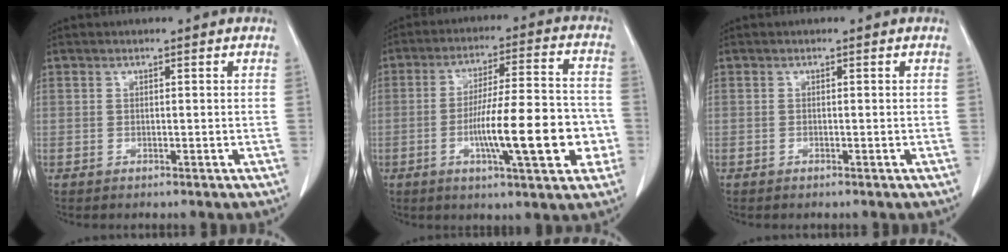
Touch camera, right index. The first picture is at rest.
{"total": 15.1, "force": [-4.0, 2.4, 14.4], "torque": [-0.232, 0.010, -0.060]}
{"total": 0.0}